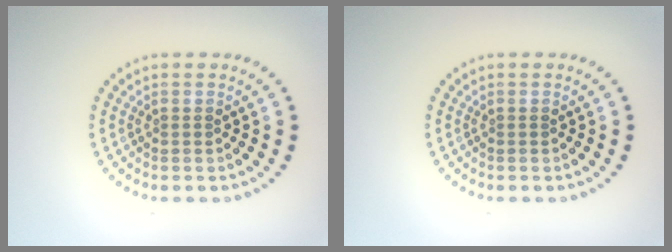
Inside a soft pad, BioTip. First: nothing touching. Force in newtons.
{"total": 0.0}